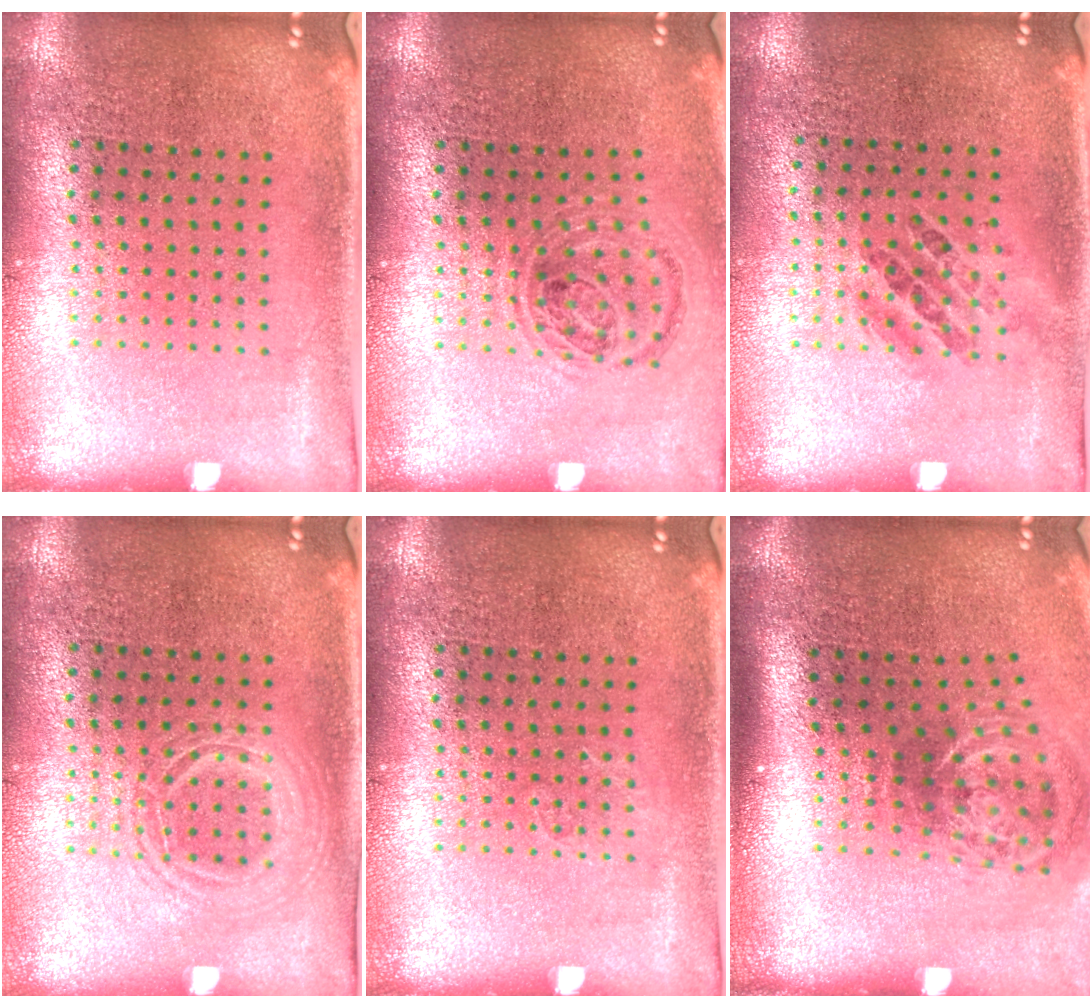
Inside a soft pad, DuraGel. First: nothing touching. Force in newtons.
{"total": 0.9, "press": 0.9, "slide": 0.2}
{"total": 0.9, "press": 0.7, "slide": 0.5}
{"total": 1.2, "press": 1.2, "slide": 0.1}
{"total": 0.6, "press": 0.5, "slide": 0.2}
{"total": 2.2, "press": 1.3, "slide": 1.8}